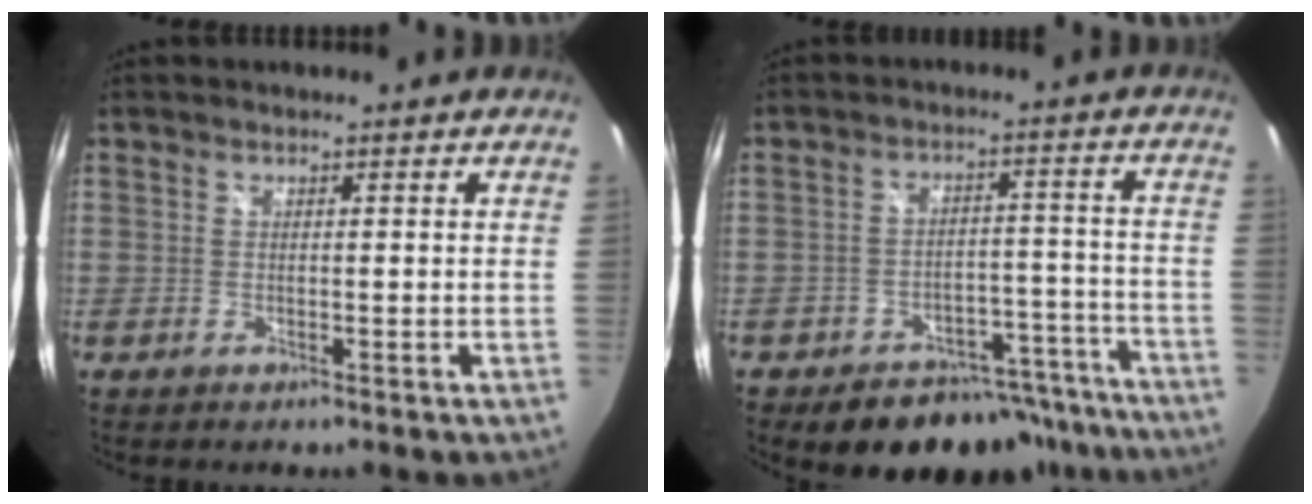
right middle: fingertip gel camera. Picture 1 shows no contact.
{"total": 15.2, "force": [-12.1, 8.0, 4.7], "torque": [-0.088, 0.034, -0.139]}